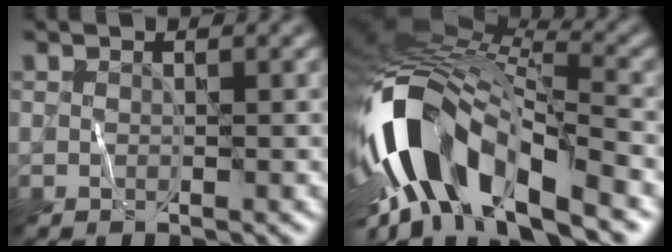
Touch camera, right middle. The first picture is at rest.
{"total": 14.0, "force": [-5.4, 6.2, 11.4], "torque": [-0.221, 0.015, -0.103]}